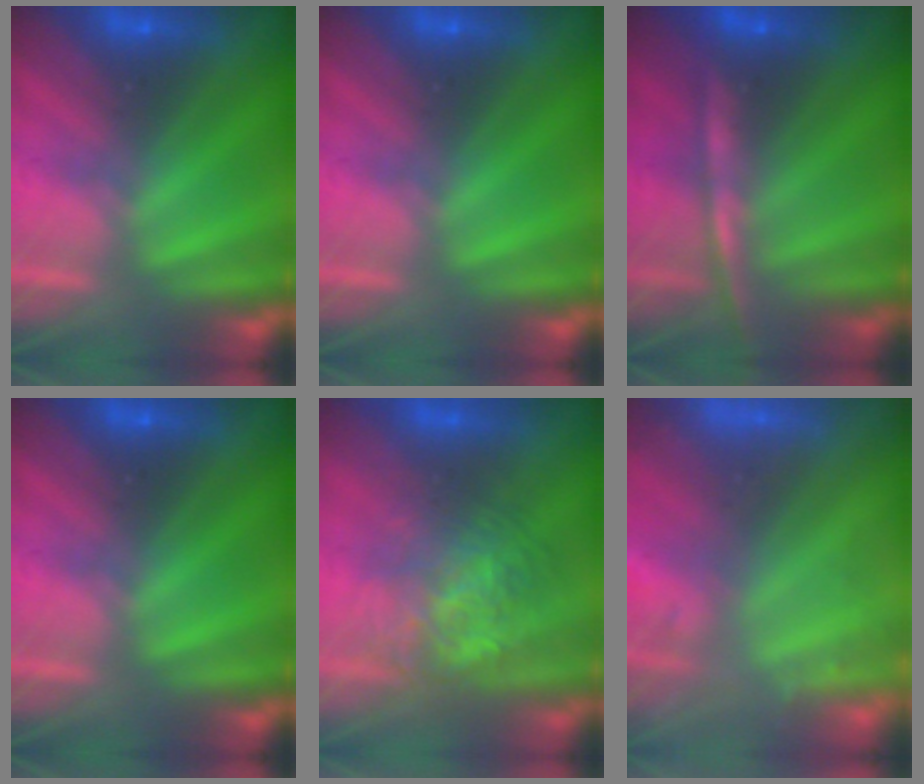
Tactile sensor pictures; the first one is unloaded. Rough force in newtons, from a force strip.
{"total": 0.0}
{"total": 5.6}
{"total": 0.0}
{"total": 3.7}
{"total": 9.0}